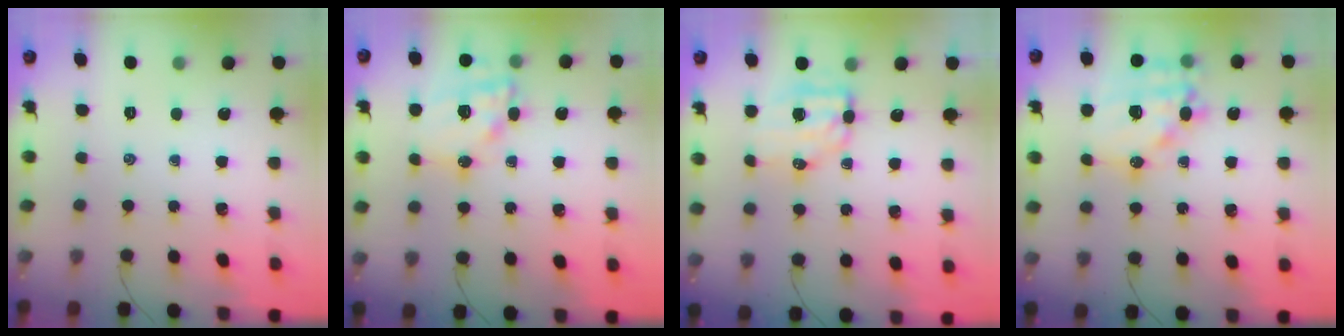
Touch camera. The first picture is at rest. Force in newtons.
{"total": 15.6, "press": 15.2, "slide": 3.7}
{"total": 7.4, "press": 7.3, "slide": 0.9}
{"total": 15.8, "press": 15.5, "slide": 3.1}